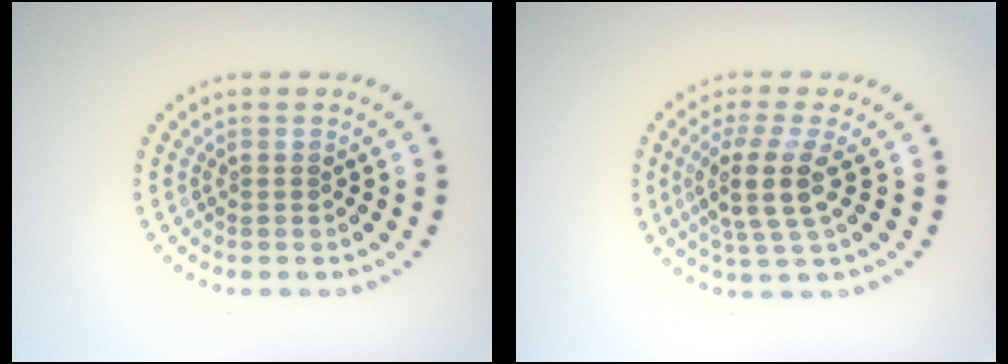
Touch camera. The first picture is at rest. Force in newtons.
{"total": 4.0, "press": 3.1, "slide": 2.5}